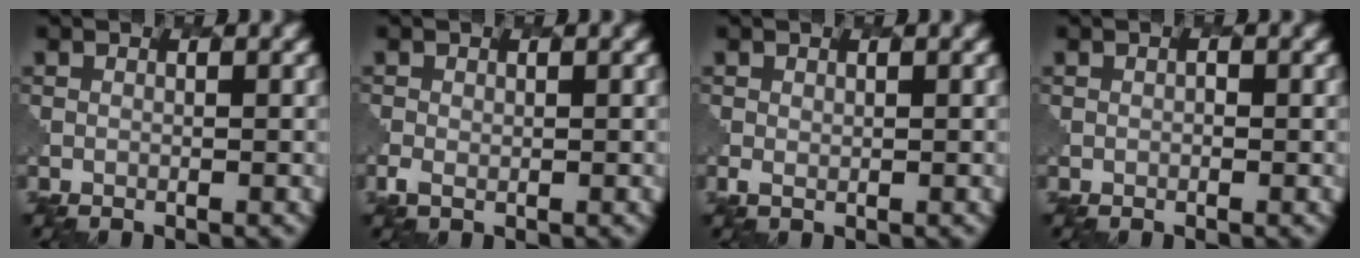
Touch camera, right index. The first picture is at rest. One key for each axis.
{"total": 1.3, "fx": -0.4, "fy": 0.9, "fz": 0.9, "tx": -0.022, "ty": -0.005, "tz": -0.007}
{"total": 0.9, "fx": 0.2, "fy": 0.7, "fz": 0.6, "tx": -0.014, "ty": -0.005, "tz": 0.004}
{"total": 0.0}